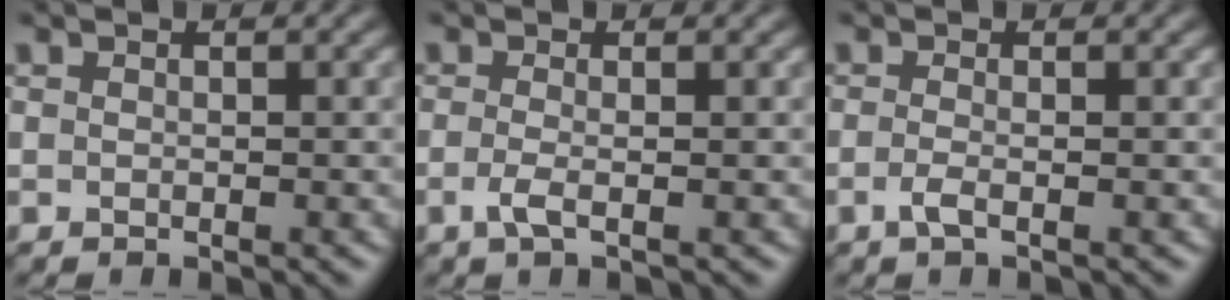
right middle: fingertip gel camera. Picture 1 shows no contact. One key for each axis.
{"total": 1.7, "fx": -0.5, "fy": 0.5, "fz": 1.6, "tx": -0.035, "ty": -0.005, "tz": -0.015}
{"total": 1.4, "fx": -0.6, "fy": 0.4, "fz": 1.3, "tx": -0.028, "ty": -0.004, "tz": -0.016}